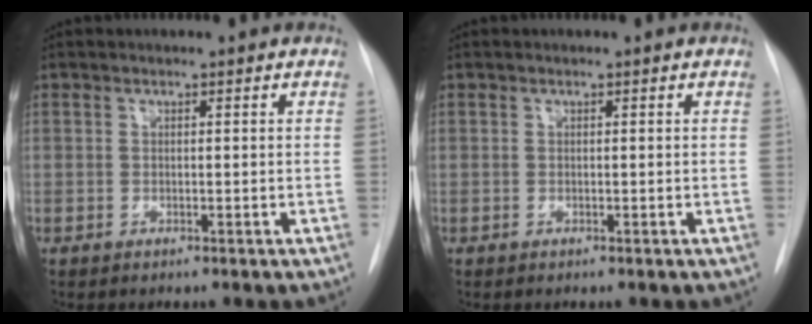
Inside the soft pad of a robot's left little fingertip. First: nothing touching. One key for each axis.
{"total": 0.0}